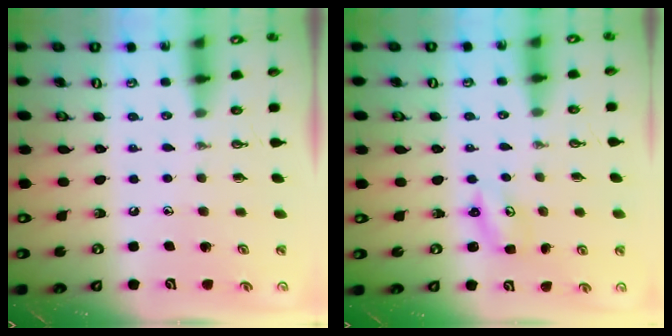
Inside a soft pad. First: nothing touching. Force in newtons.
{"total": 2.7, "press": 2.7, "slide": 0.3}